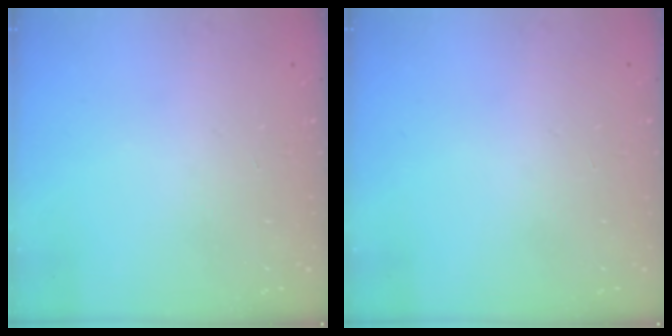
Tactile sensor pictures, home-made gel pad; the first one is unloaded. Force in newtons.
{"total": 0.0}